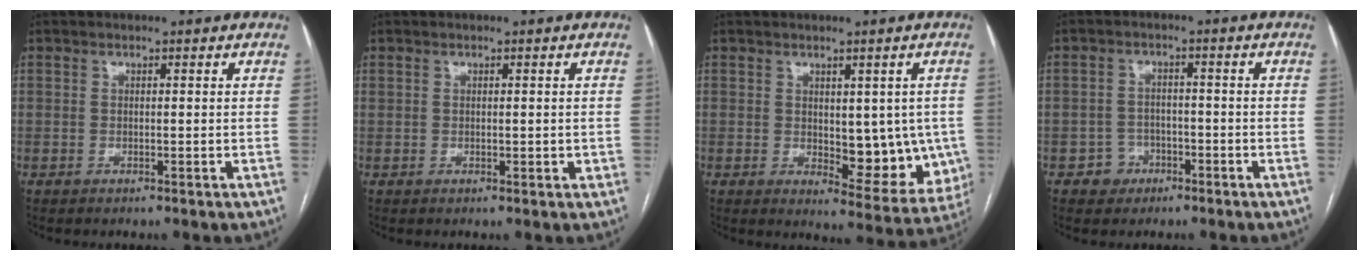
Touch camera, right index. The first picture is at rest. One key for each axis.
{"total": 1.3, "fx": 0.1, "fy": 0.7, "fz": 1.1, "tx": -0.019, "ty": 0.003, "tz": 0.007}
{"total": 10.3, "fx": -0.4, "fy": 4.9, "fz": 9.1, "tx": -0.091, "ty": -0.008, "tz": 0.008}
{"total": 3.6, "fx": -1.9, "fy": 3.1, "fz": 0.2, "tx": 0.004, "ty": 0.015, "tz": -0.028}